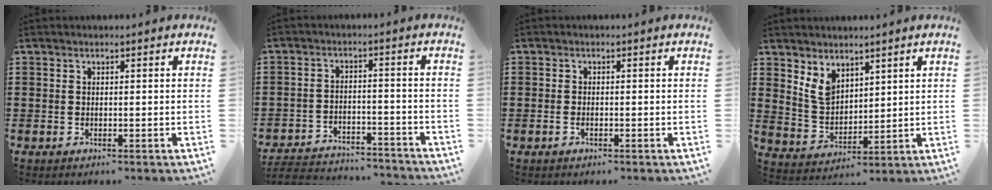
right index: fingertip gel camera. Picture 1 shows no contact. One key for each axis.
{"total": 4.5, "fx": -4.4, "fy": 0.6, "fz": 0.7, "tx": -0.023, "ty": 0.000, "tz": -0.094}
{"total": 0.8, "fx": -0.5, "fy": 0.1, "fz": 0.6, "tx": -0.014, "ty": -0.008, "tz": -0.006}
{"total": 4.9, "fx": 3.4, "fy": 3.1, "fz": 1.8, "tx": -0.051, "ty": 0.001, "tz": 0.065}